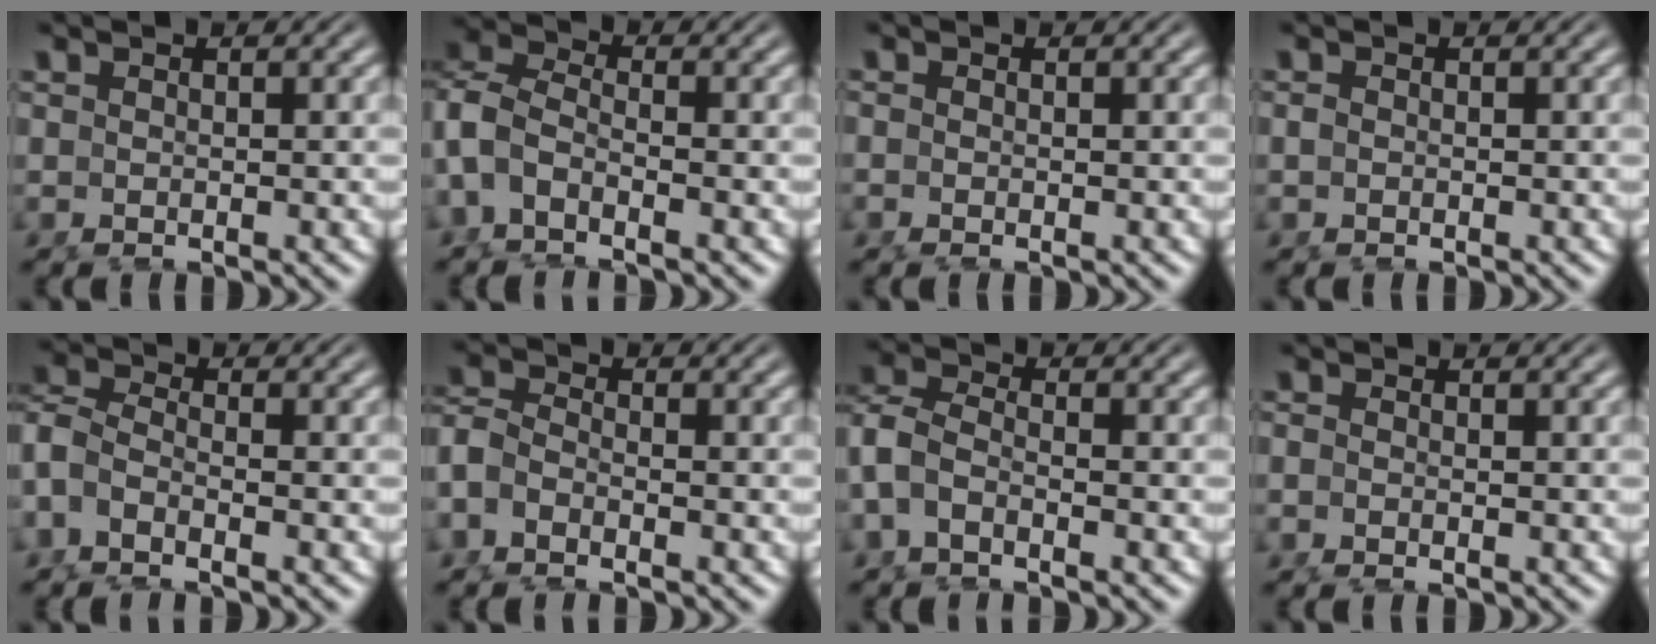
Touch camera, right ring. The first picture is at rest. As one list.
[{"total": 7.2, "force": [-1.3, 5.9, 3.9], "torque": [-0.109, -0.018, -0.027]}, {"total": 0.8, "force": [-0.5, 0.4, 0.5], "torque": [-0.012, -0.006, -0.008]}, {"total": 0.6, "force": [-0.4, -0.5, 0.1], "torque": [-0.003, -0.008, -0.002]}, {"total": 5.9, "force": [-1.8, 4.7, 3.2], "torque": [-0.093, -0.021, -0.033]}, {"total": 4.0, "force": [-1.5, 3.0, 2.1], "torque": [-0.060, -0.017, -0.029]}, {"total": 5.6, "force": [-1.4, 4.5, 3.1], "torque": [-0.084, -0.015, -0.028]}, {"total": 1.1, "force": [-0.7, 0.5, 0.7], "torque": [-0.017, -0.006, -0.014]}]